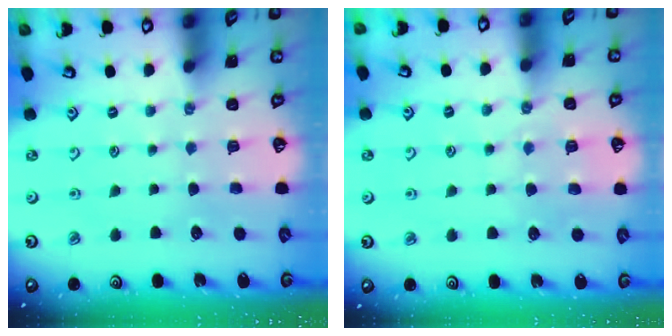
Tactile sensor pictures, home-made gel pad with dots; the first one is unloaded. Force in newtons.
{"total": 5.3, "press": 5.3, "slide": 0.6}